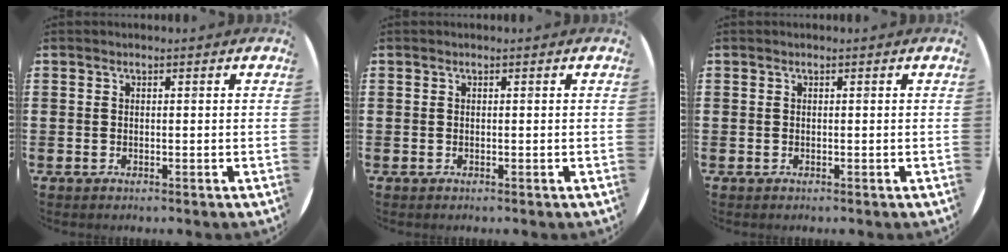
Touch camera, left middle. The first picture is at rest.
{"total": 0.0}
{"total": 0.0}